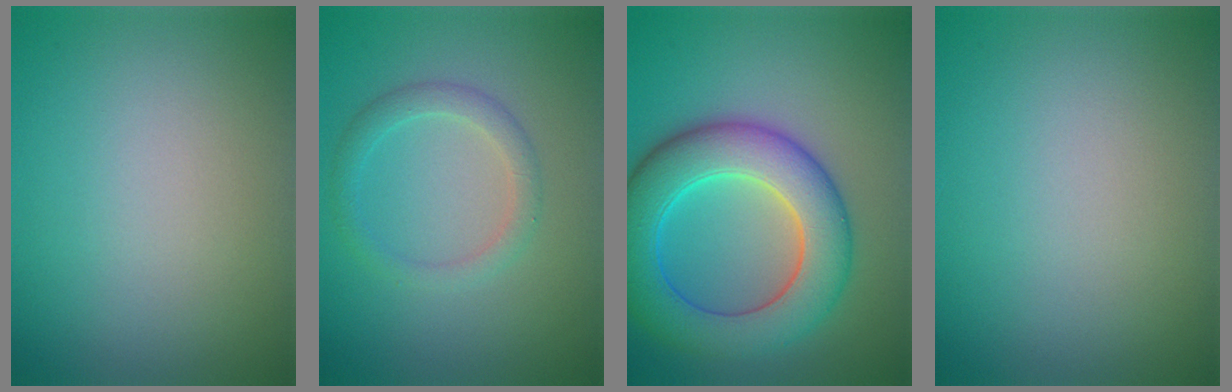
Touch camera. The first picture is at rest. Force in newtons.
{"total": 2.1, "press": 2.1, "slide": 0.1}
{"total": 9.0, "press": 9.0, "slide": 0.3}
{"total": 0.0}